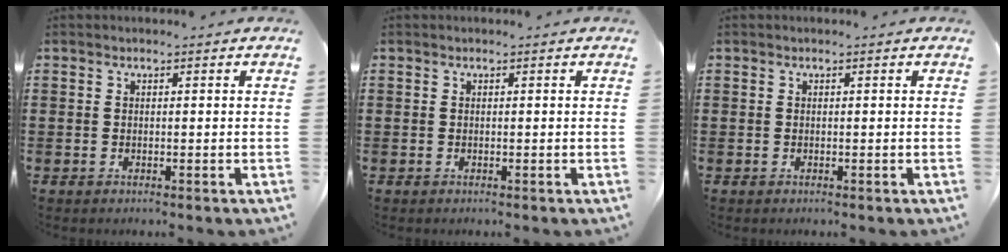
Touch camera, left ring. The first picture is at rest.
{"total": 0.0}
{"total": 0.0}